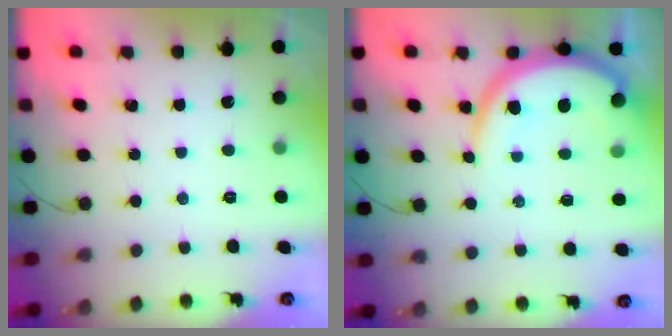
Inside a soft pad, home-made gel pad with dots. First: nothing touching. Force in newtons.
{"total": 10.5, "press": 10.4, "slide": 1.2}